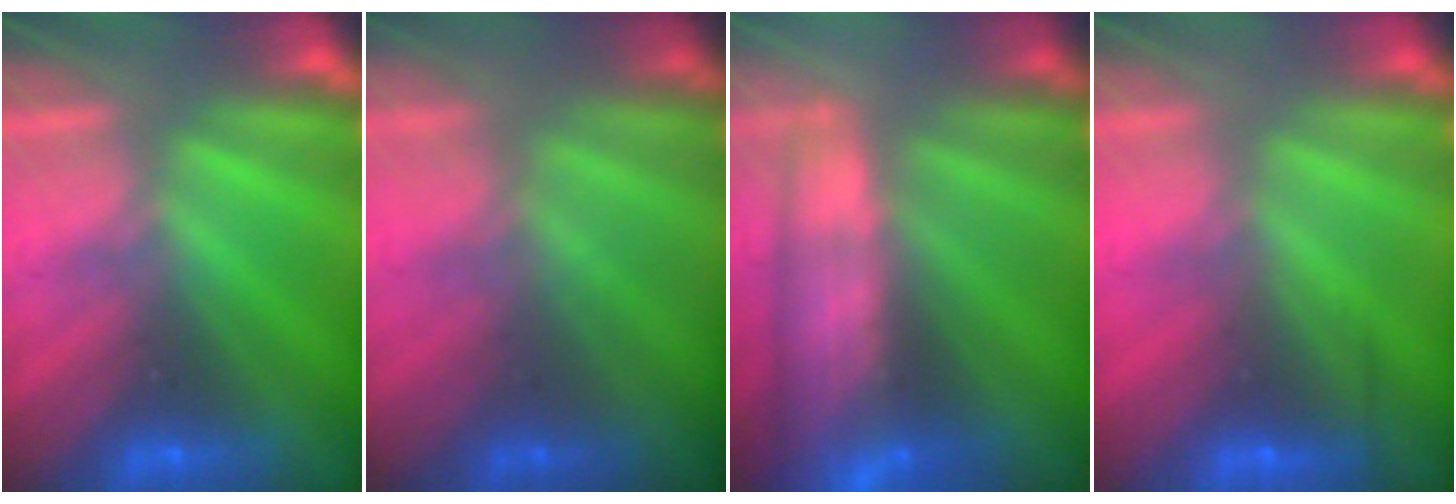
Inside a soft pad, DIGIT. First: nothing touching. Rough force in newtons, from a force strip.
{"total": 1.4}
{"total": 5.9}
{"total": 2.4}